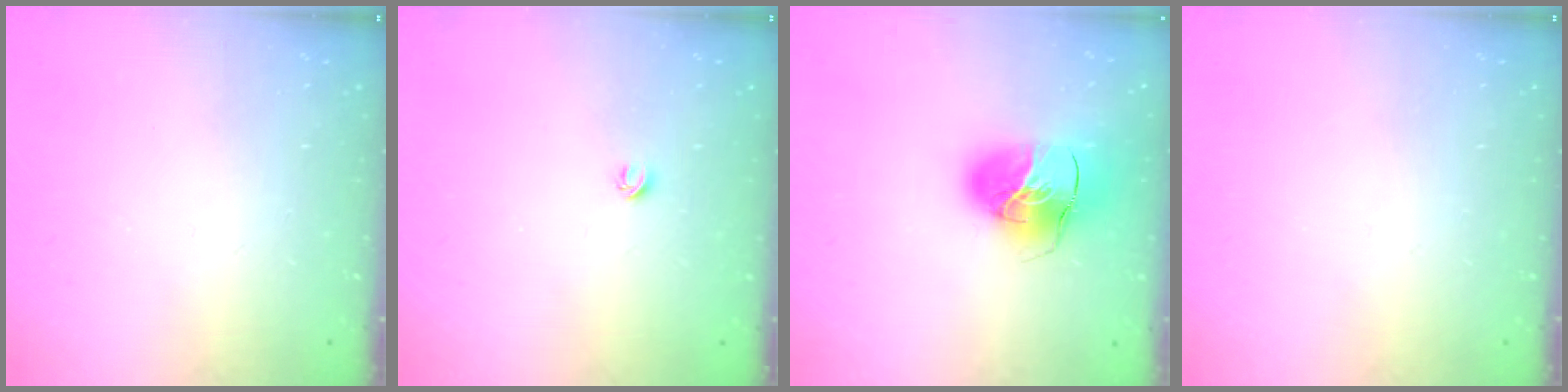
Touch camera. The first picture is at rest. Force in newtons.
{"total": 3.7, "press": 3.7, "slide": 0.5}
{"total": 14.5, "press": 14.4, "slide": 2.0}
{"total": 0.0}